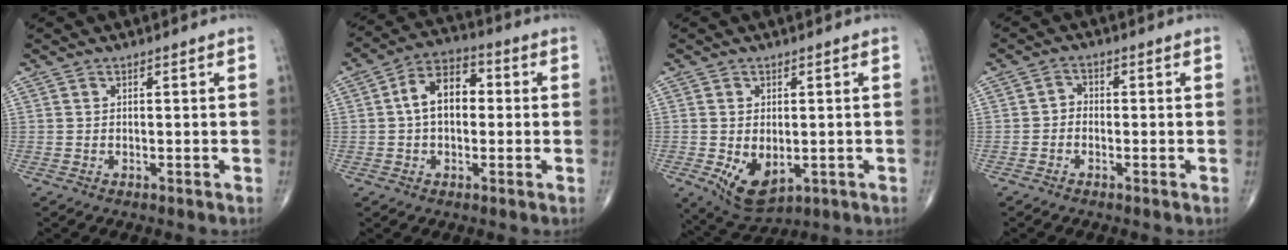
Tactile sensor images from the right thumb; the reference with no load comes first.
{"total": 9.4, "force": [0.5, 6.1, 7.1], "torque": [-0.103, 0.030, -0.002]}
{"total": 8.3, "force": [-1.8, 5.0, 6.4], "torque": [-0.099, -0.013, -0.014]}
{"total": 2.1, "force": [-0.8, 1.6, 1.0], "torque": [-0.001, 0.011, -0.025]}